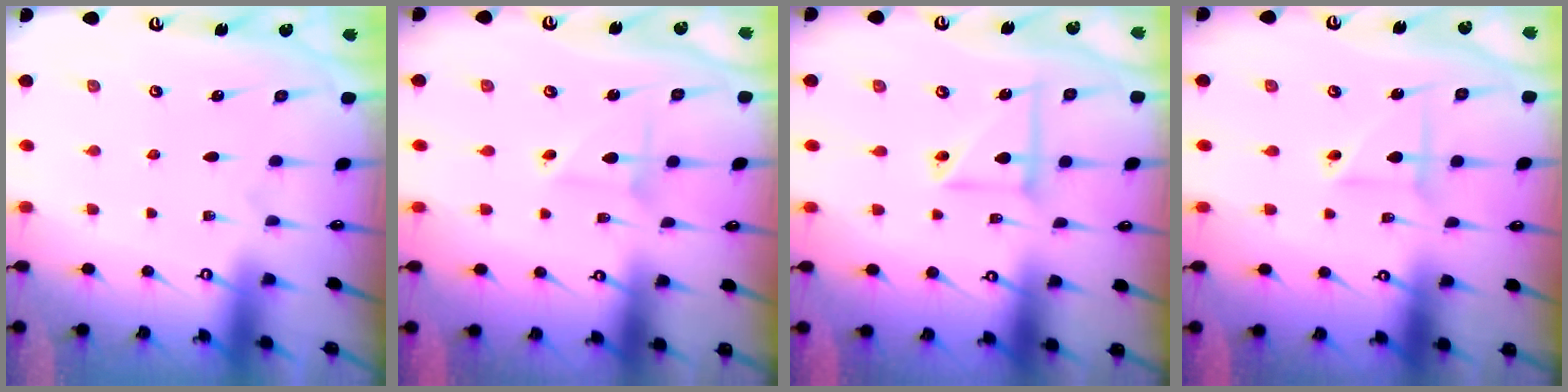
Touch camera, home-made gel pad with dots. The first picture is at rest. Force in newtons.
{"total": 2.2, "press": 2.2, "slide": 0.2}
{"total": 6.4, "press": 6.4, "slide": 0.4}
{"total": 2.9, "press": 2.9, "slide": 0.2}